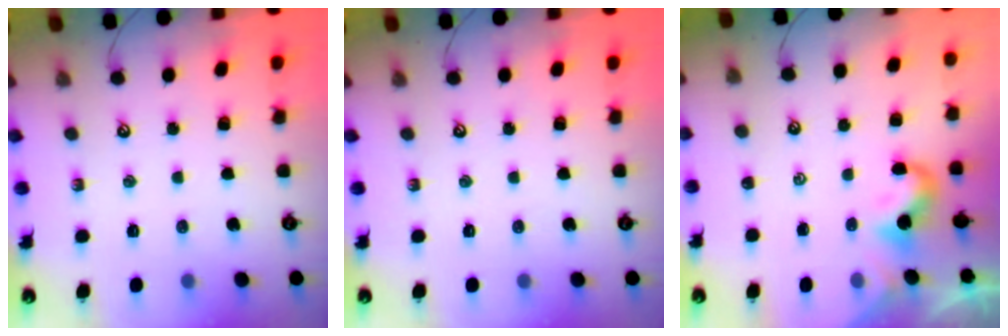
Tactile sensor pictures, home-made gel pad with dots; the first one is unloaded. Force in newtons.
{"total": 0.0}
{"total": 0.5, "press": 0.4, "slide": 0.3}